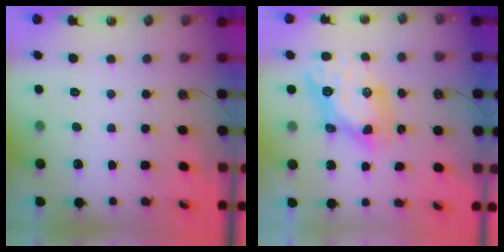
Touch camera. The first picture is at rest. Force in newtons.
{"total": 11.3, "press": 11.2, "slide": 1.5}